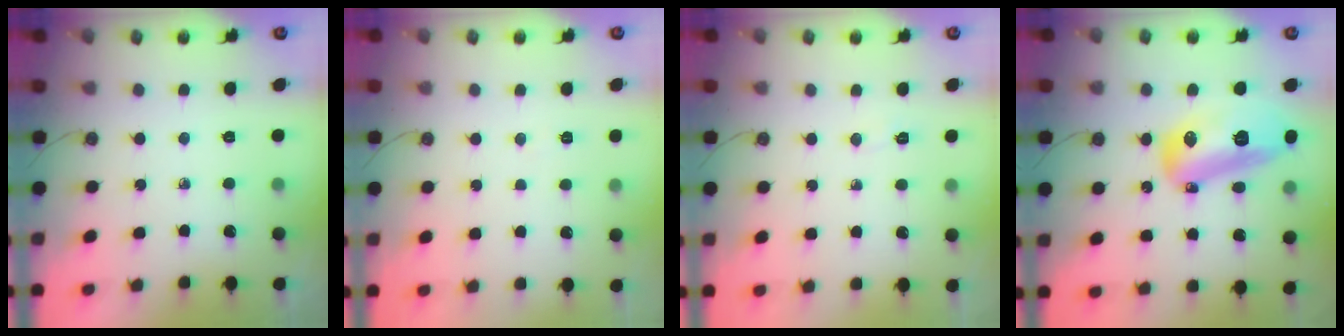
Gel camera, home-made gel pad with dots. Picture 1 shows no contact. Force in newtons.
{"total": 17.6, "press": 5.1, "slide": 16.9}
{"total": 3.7, "press": 3.4, "slide": 1.3}
{"total": 17.4, "press": 17.1, "slide": 3.1}